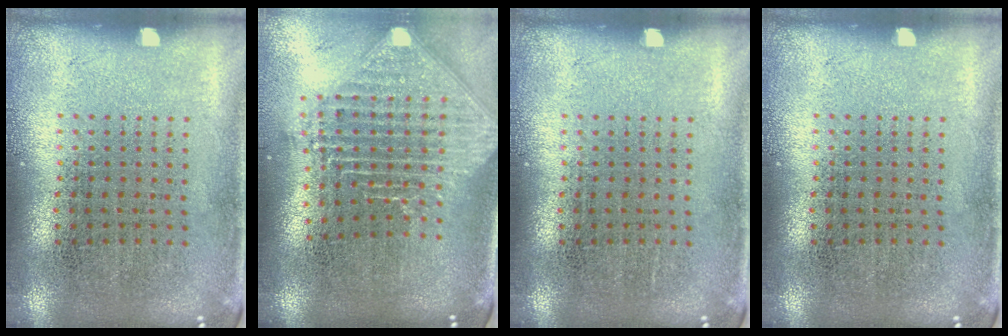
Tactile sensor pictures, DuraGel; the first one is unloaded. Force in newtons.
{"total": 2.4, "press": 1.8, "slide": 1.5}
{"total": 0.0}
{"total": 0.0}